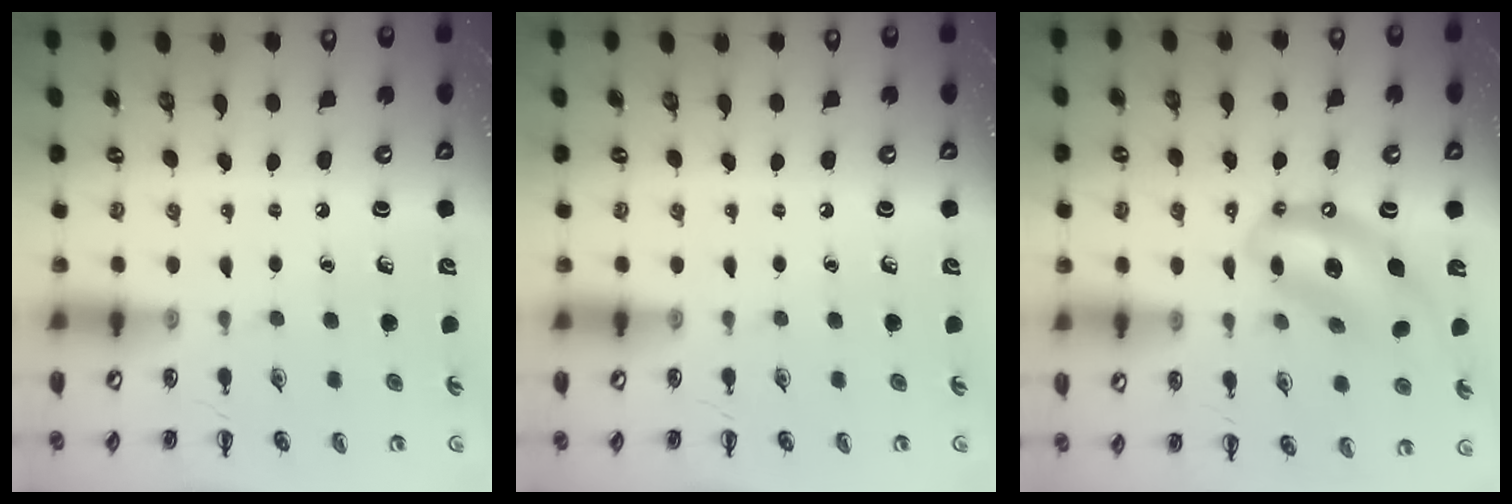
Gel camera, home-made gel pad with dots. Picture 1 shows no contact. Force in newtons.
{"total": 0.0}
{"total": 12.8, "press": 12.3, "slide": 3.5}